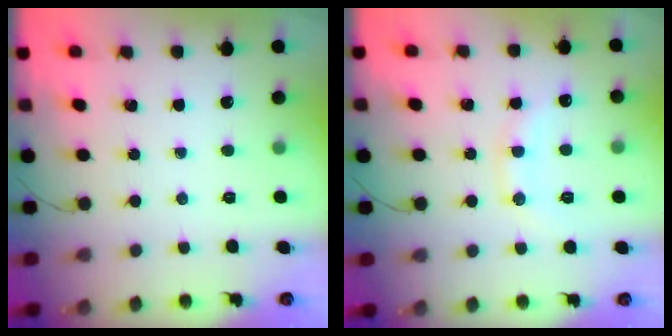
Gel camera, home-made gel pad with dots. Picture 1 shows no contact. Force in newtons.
{"total": 10.2, "press": 10.2, "slide": 0.9}